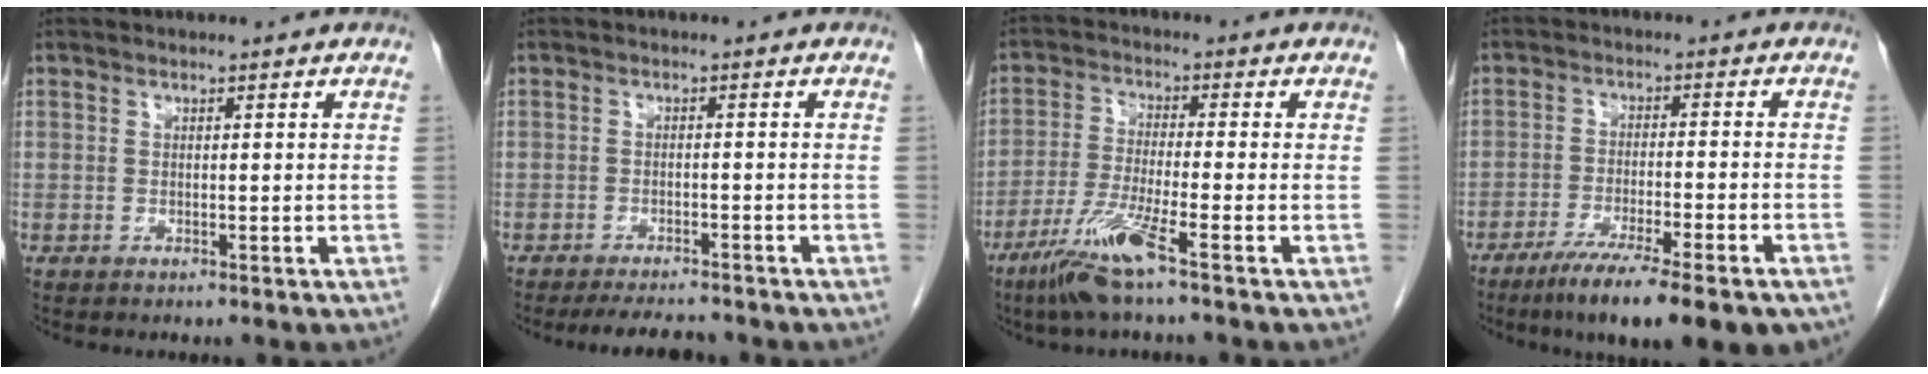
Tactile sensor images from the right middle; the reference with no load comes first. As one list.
[{"total": 5.3, "force": [-4.9, 0.9, 1.8], "torque": [-0.029, -0.013, -0.076]}, {"total": 7.8, "force": [-4.8, -0.6, 6.1], "torque": [-0.126, -0.023, -0.099]}, {"total": 14.6, "force": [-10.6, 1.5, 10.0], "torque": [-0.126, -0.031, -0.163]}]